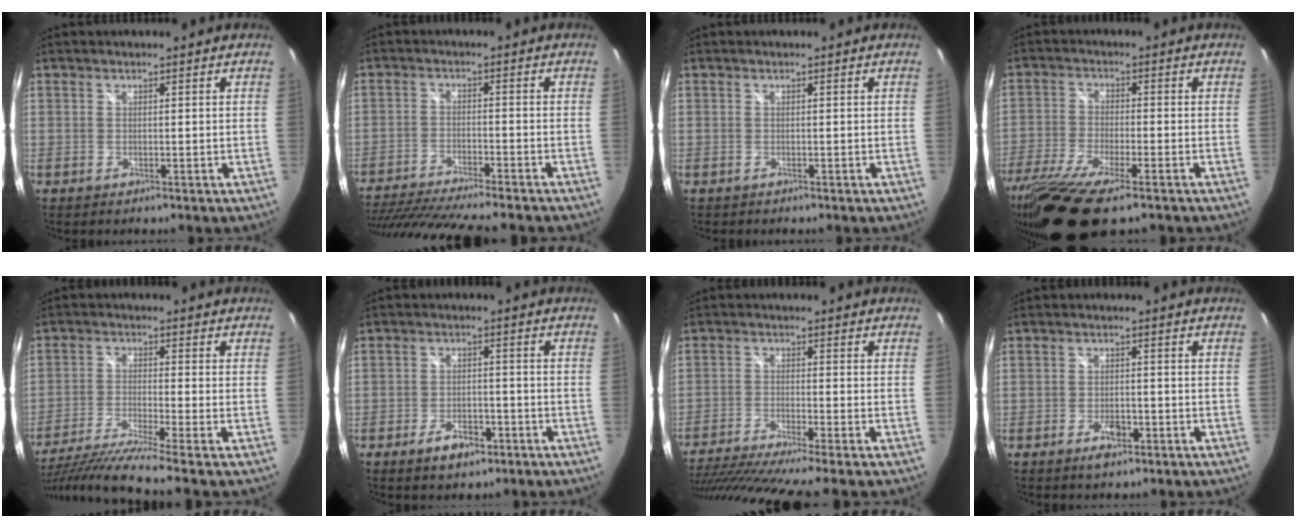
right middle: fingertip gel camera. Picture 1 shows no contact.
{"total": 18.5, "force": [-16.0, 1.6, 9.1], "torque": [-0.181, -0.037, -0.253]}
{"total": 0.0}
{"total": 16.2, "force": [-11.5, 3.2, 10.9], "torque": [-0.238, -0.058, -0.211]}
{"total": 11.6, "force": [-9.4, -2.0, 6.5], "torque": [-0.138, -0.035, -0.173]}
{"total": 5.5, "force": [-3.3, 2.7, 3.4], "torque": [-0.072, 0.000, -0.048]}
{"total": 14.1, "force": [-11.8, -1.1, 7.7], "torque": [-0.159, -0.056, -0.196]}
{"total": 3.5, "force": [-2.1, 1.7, 2.3], "torque": [-0.048, -0.004, -0.034]}